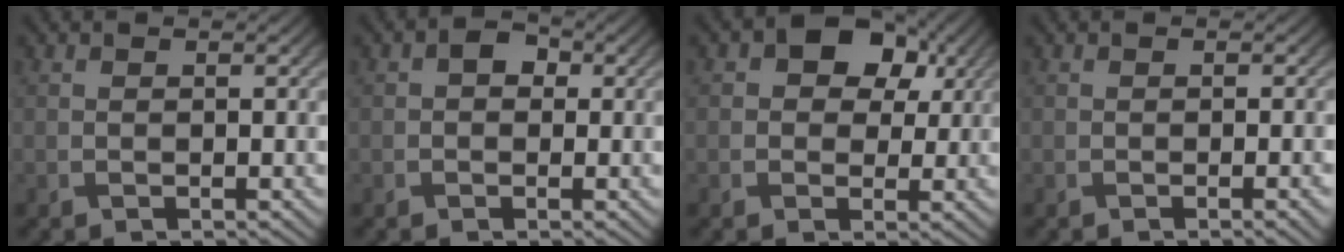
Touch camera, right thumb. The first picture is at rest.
{"total": 2.1, "force": [0.0, 1.8, 1.1], "torque": [-0.015, 0.003, -0.008]}
{"total": 7.9, "force": [2.7, 6.0, 4.5], "torque": [-0.070, 0.017, 0.021]}
{"total": 1.7, "force": [-0.5, 0.3, 1.6], "torque": [-0.017, 0.002, -0.009]}